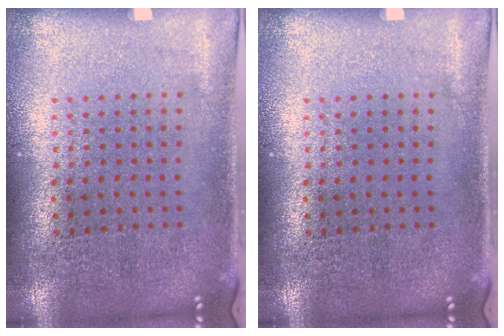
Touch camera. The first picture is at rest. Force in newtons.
{"total": 0.0}